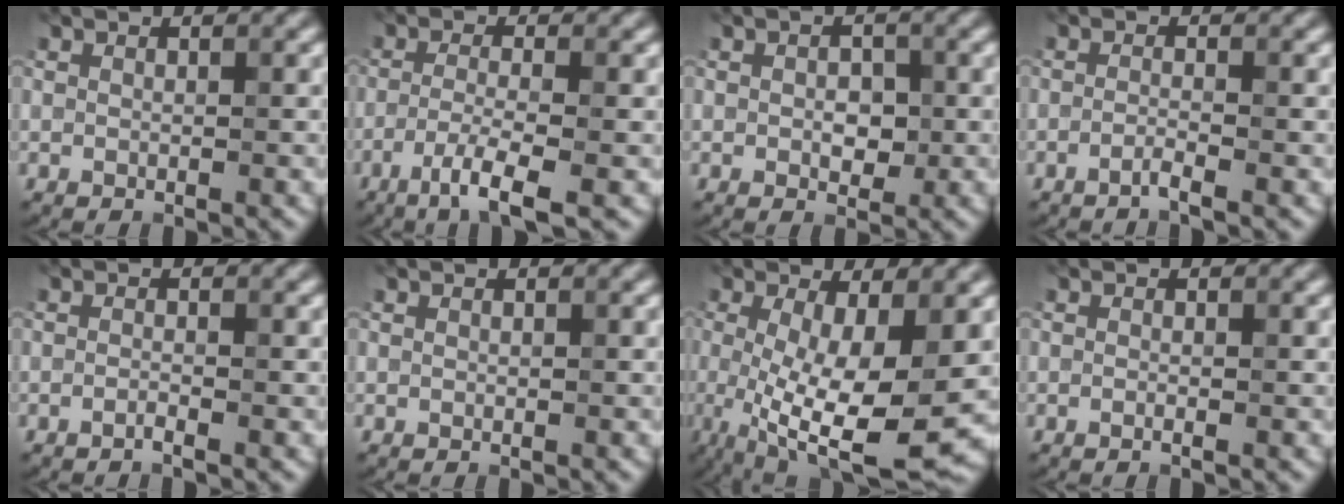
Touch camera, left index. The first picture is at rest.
{"total": 3.8, "force": [-1.9, 0.5, 3.2], "torque": [-0.061, 0.001, -0.046]}
{"total": 2.1, "force": [-0.1, 1.4, 1.6], "torque": [-0.024, -0.003, -0.001]}
{"total": 1.4, "force": [-0.9, 0.1, 1.0], "torque": [-0.015, 0.001, -0.025]}
{"total": 0.8, "force": [-0.5, 0.1, 0.6], "torque": [-0.010, -0.001, -0.013]}
{"total": 0.0}
{"total": 10.9, "force": [-1.7, 3.0, 10.3], "torque": [-0.181, -0.027, -0.019]}
{"total": 0.7, "force": [-0.2, 0.1, 0.6], "torque": [-0.010, -0.008, -0.008]}